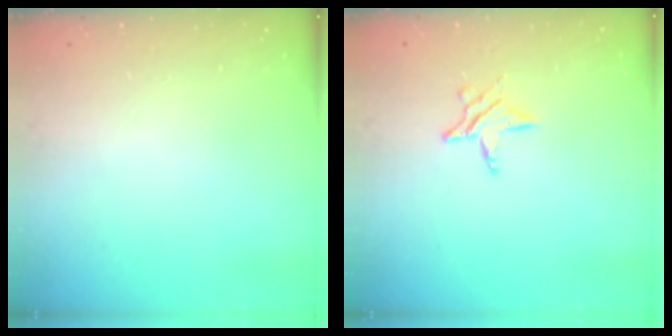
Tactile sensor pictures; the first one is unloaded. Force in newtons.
{"total": 6.6, "press": 6.6, "slide": 0.4}